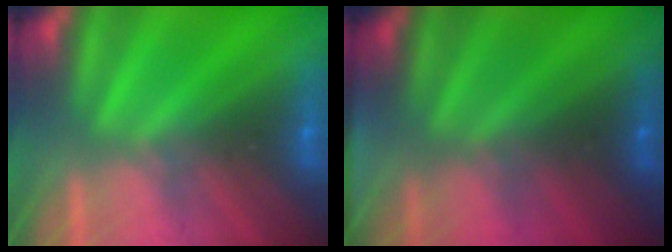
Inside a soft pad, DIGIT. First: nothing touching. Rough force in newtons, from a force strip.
{"total": 1.9}